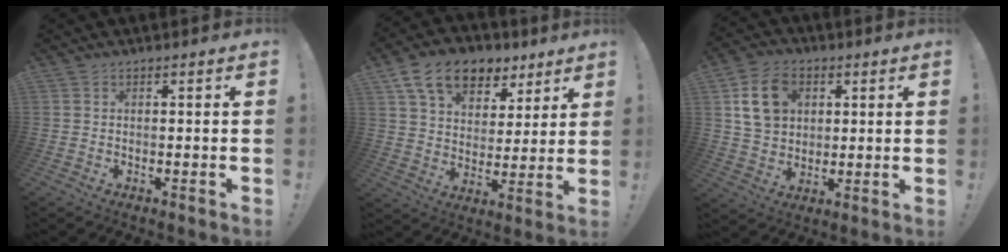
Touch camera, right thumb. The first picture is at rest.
{"total": 15.6, "force": [9.7, 9.8, 7.2], "torque": [-0.113, -0.054, 0.178]}
{"total": 14.3, "force": [4.8, 11.1, 7.6], "torque": [-0.120, -0.007, 0.097]}